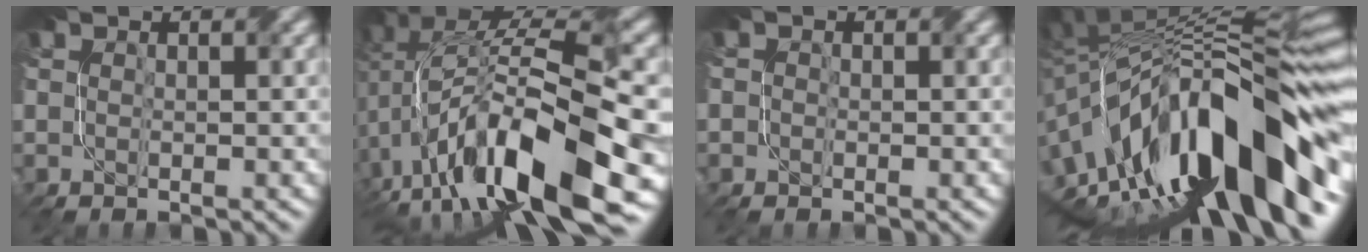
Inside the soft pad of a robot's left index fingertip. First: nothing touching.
{"total": 15.7, "force": [-3.3, 7.4, 13.4], "torque": [-0.253, -0.001, -0.049]}
{"total": 1.2, "force": [-0.4, 1.2, 0.2], "torque": [-0.003, -0.004, -0.004]}
{"total": 15.4, "force": [-4.6, 6.5, 13.1], "torque": [-0.191, 0.037, -0.096]}